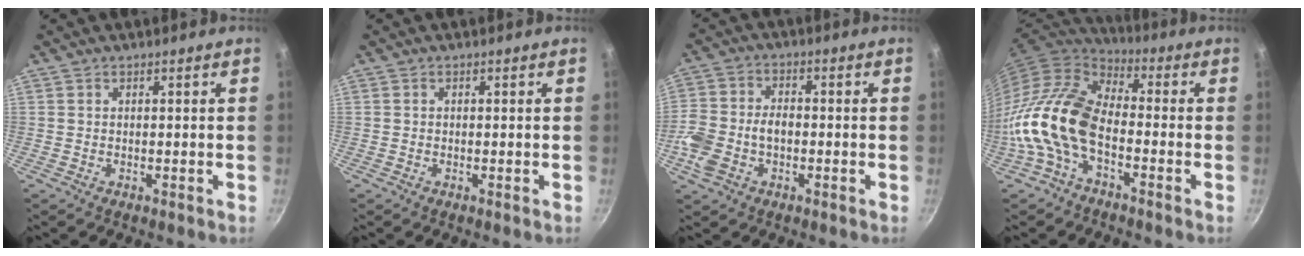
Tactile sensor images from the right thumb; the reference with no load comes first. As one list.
[{"total": 0.0}, {"total": 9.8, "force": [-2.6, 6.6, 6.8], "torque": [-0.128, 0.028, -0.059]}, {"total": 14.1, "force": [-4.6, 8.1, 10.5], "torque": [-0.193, 0.042, -0.108]}]